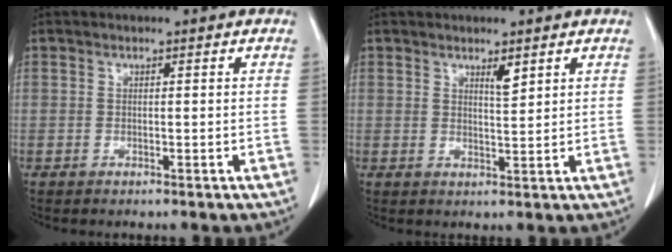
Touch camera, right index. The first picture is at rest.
{"total": 2.2, "force": [1.4, 0.3, 1.6], "torque": [-0.031, -0.006, 0.027]}